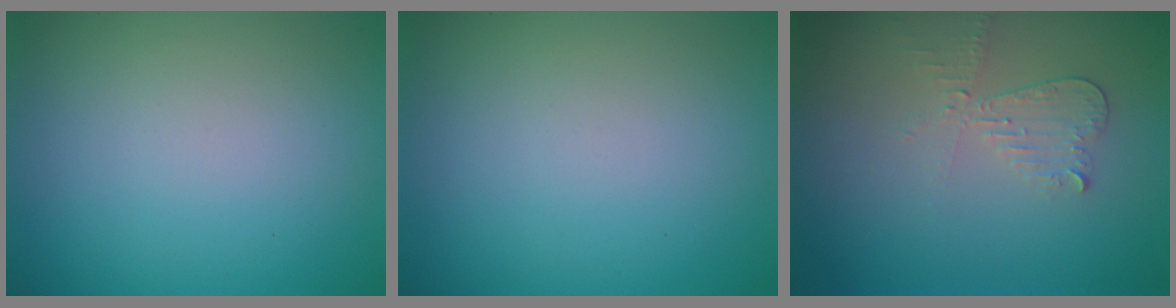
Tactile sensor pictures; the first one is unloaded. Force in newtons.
{"total": 0.0}
{"total": 2.1, "press": 2.1, "slide": 0.1}